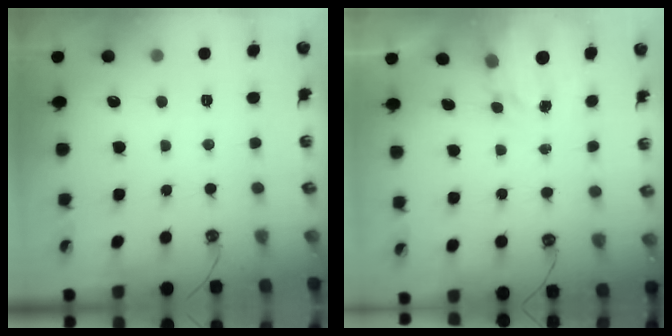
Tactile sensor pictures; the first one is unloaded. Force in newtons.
{"total": 2.6, "press": 2.6, "slide": 0.4}